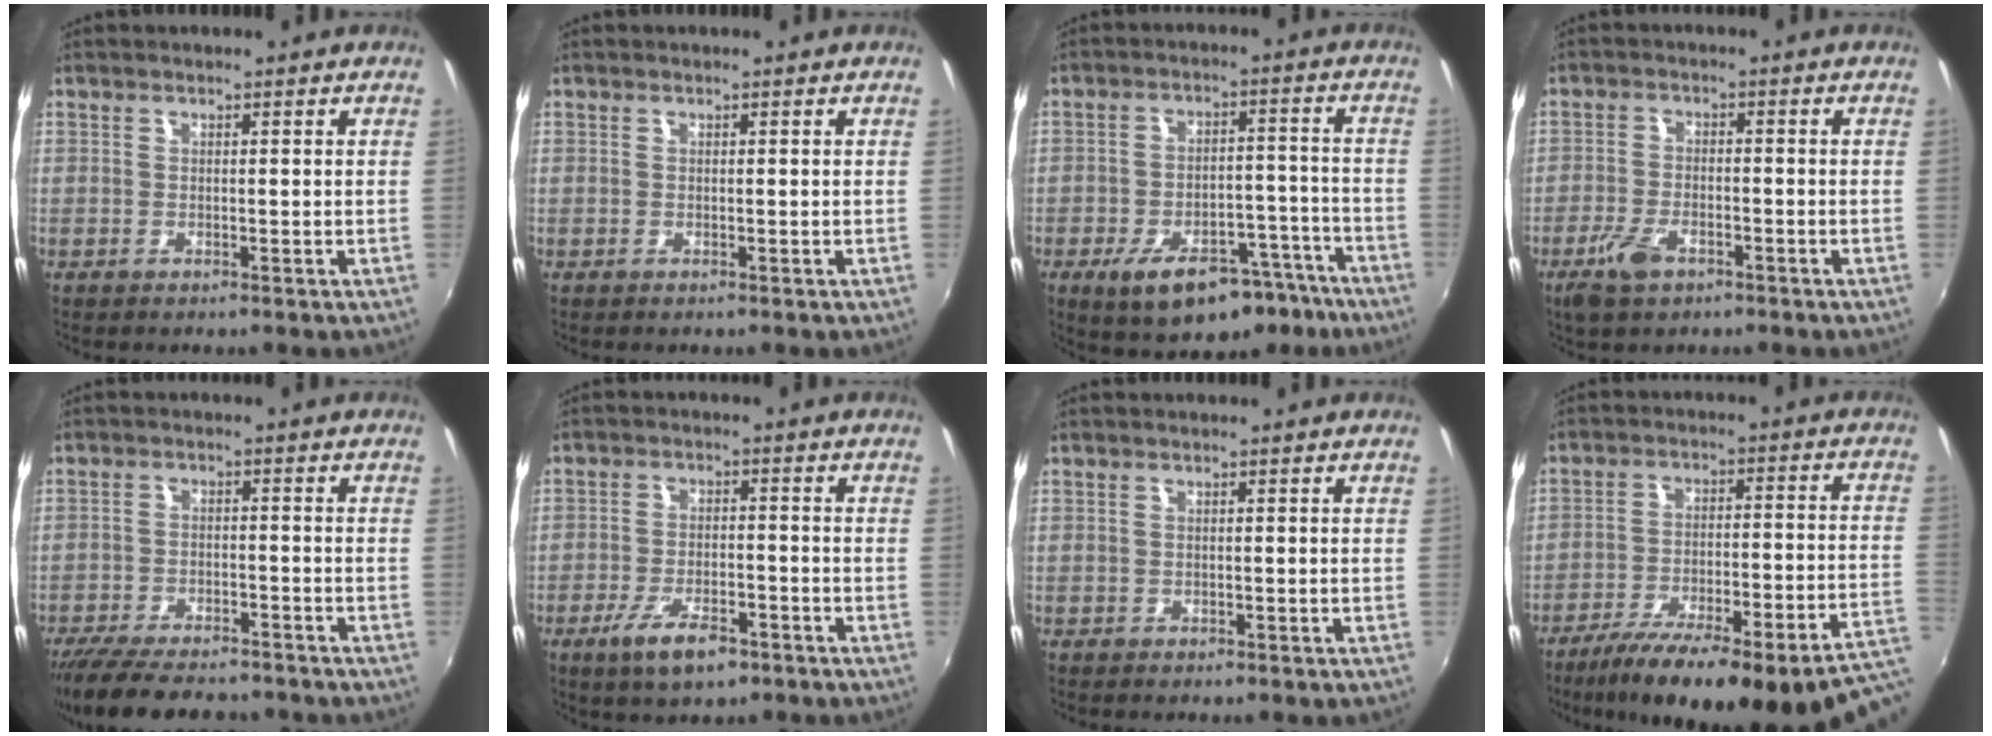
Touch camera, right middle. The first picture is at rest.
{"total": 0.0}
{"total": 16.4, "force": [-10.7, 7.6, 9.9], "torque": [-0.169, -0.001, -0.145]}
{"total": 6.2, "force": [-3.8, 2.9, 3.9], "torque": [-0.097, -0.009, -0.069]}
{"total": 14.6, "force": [-12.3, 4.2, 6.7], "torque": [-0.145, -0.031, -0.194]}
{"total": 8.0, "force": [-4.9, 3.0, 5.6], "torque": [-0.125, -0.014, -0.083]}
{"total": 0.5, "force": [-0.4, 0.4, 0.1], "torque": [-0.004, -0.002, -0.006]}
{"total": 26.1, "force": [-18.0, 4.4, 18.3], "torque": [-0.259, -0.047, -0.243]}